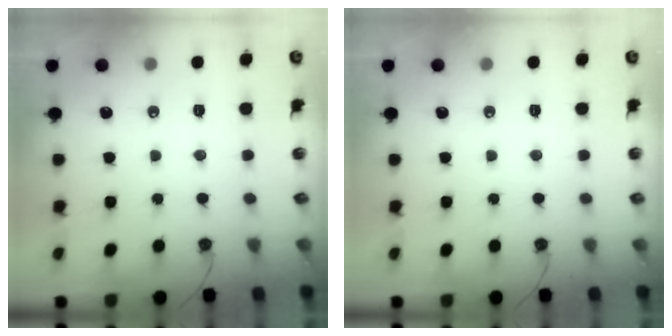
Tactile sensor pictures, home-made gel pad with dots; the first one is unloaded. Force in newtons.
{"total": 0.0}